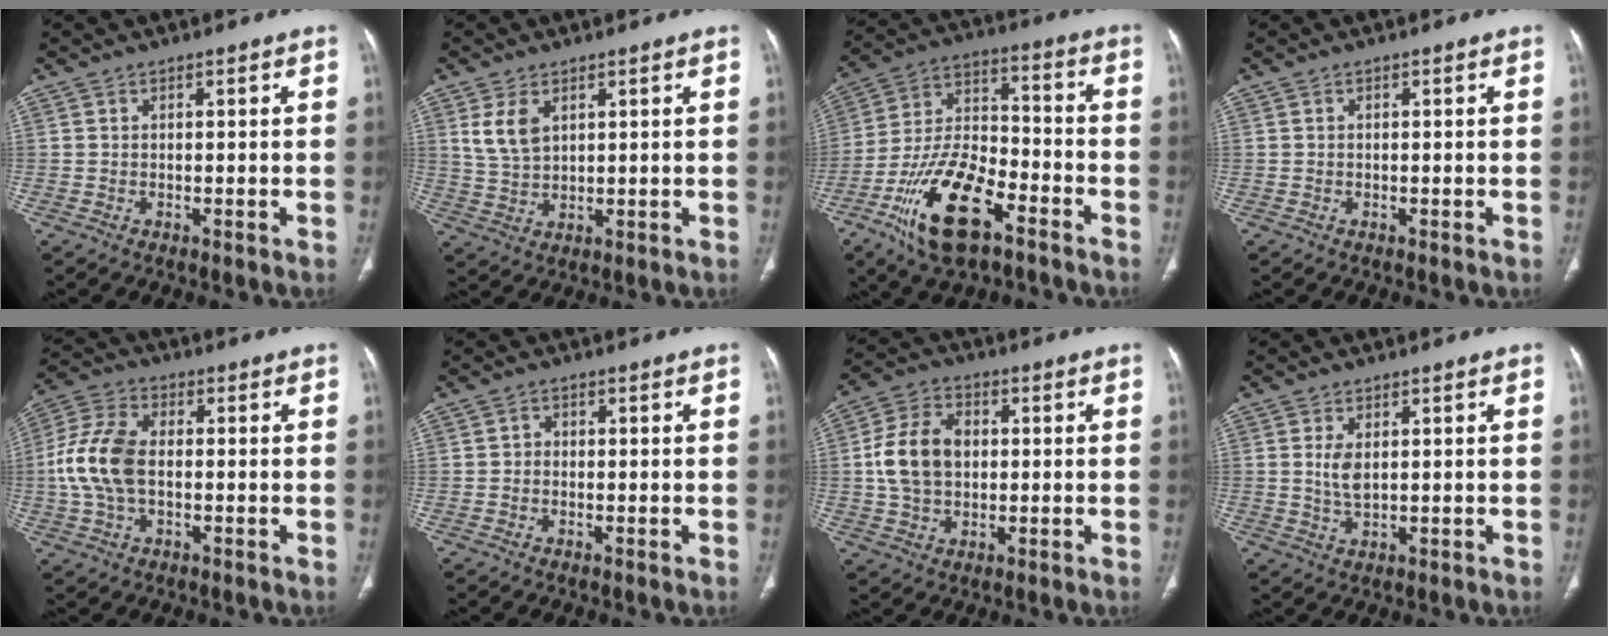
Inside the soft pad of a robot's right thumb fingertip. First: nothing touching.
{"total": 5.6, "force": [2.5, 3.2, 3.8], "torque": [-0.074, -0.007, 0.060]}
{"total": 18.5, "force": [-10.0, 8.2, 13.2], "torque": [-0.244, 0.059, -0.179]}
{"total": 0.0}
{"total": 11.1, "force": [-0.7, 6.8, 8.8], "torque": [-0.194, 0.022, -0.017]}
{"total": 1.1, "force": [-0.4, 0.9, 0.5], "torque": [0.000, 0.003, -0.010]}
{"total": 11.3, "force": [0.6, 8.1, 7.9], "torque": [-0.138, 0.015, 0.010]}
{"total": 3.5, "force": [0.7, 1.8, 2.9], "torque": [-0.062, -0.007, 0.018]}